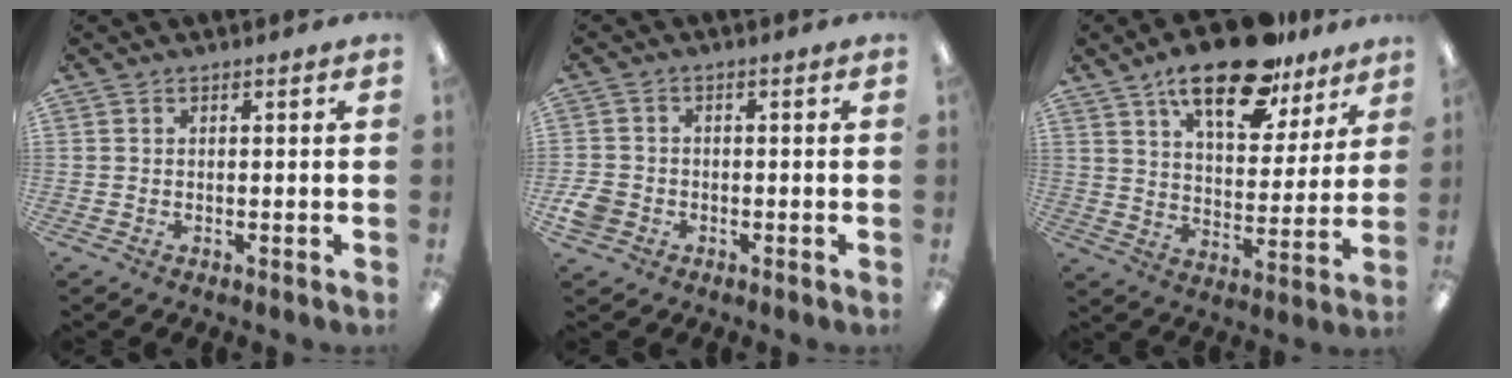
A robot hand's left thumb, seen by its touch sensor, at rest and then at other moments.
{"total": 4.1, "force": [-1.6, 3.4, 1.5], "torque": [-0.036, 0.006, -0.031]}
{"total": 18.5, "force": [12.9, 7.5, 10.9], "torque": [-0.174, -0.063, 0.217]}